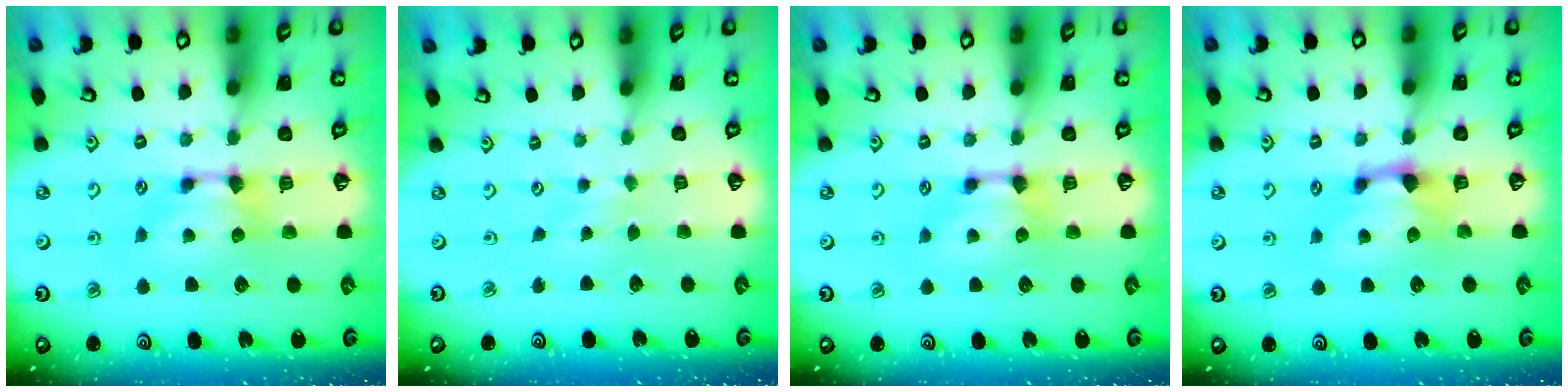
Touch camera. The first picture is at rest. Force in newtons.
{"total": 3.5, "press": 3.4, "slide": 0.5}
{"total": 0.5, "press": 0.3, "slide": 0.4}
{"total": 1.0, "press": 0.3, "slide": 1.0}